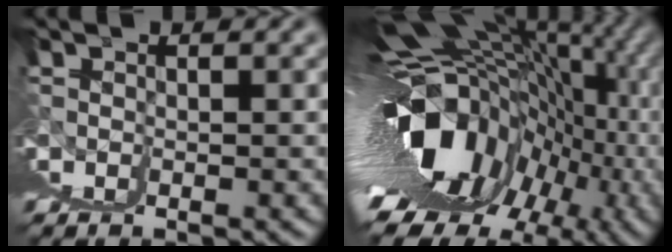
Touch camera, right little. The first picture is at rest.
{"total": 17.2, "force": [0.6, 5.8, 16.1], "torque": [-0.176, 0.018, 0.021]}